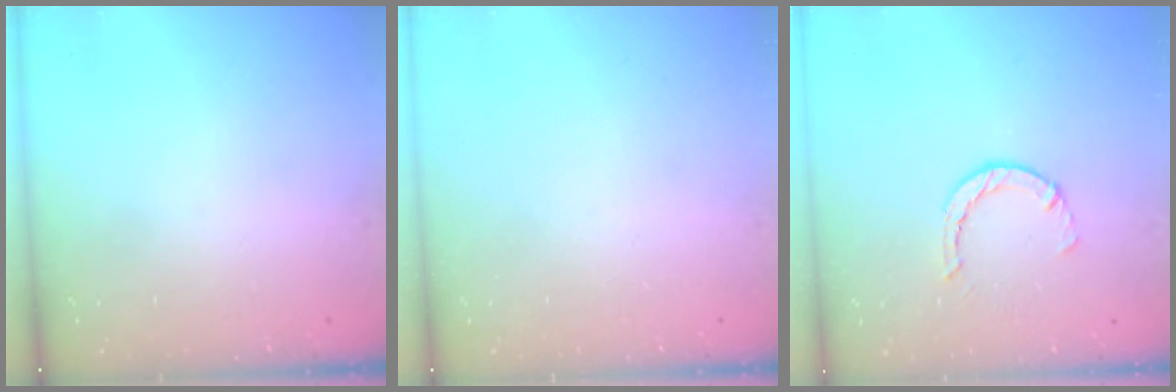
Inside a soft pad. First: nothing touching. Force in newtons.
{"total": 0.0}
{"total": 2.5, "press": 2.4, "slide": 0.4}